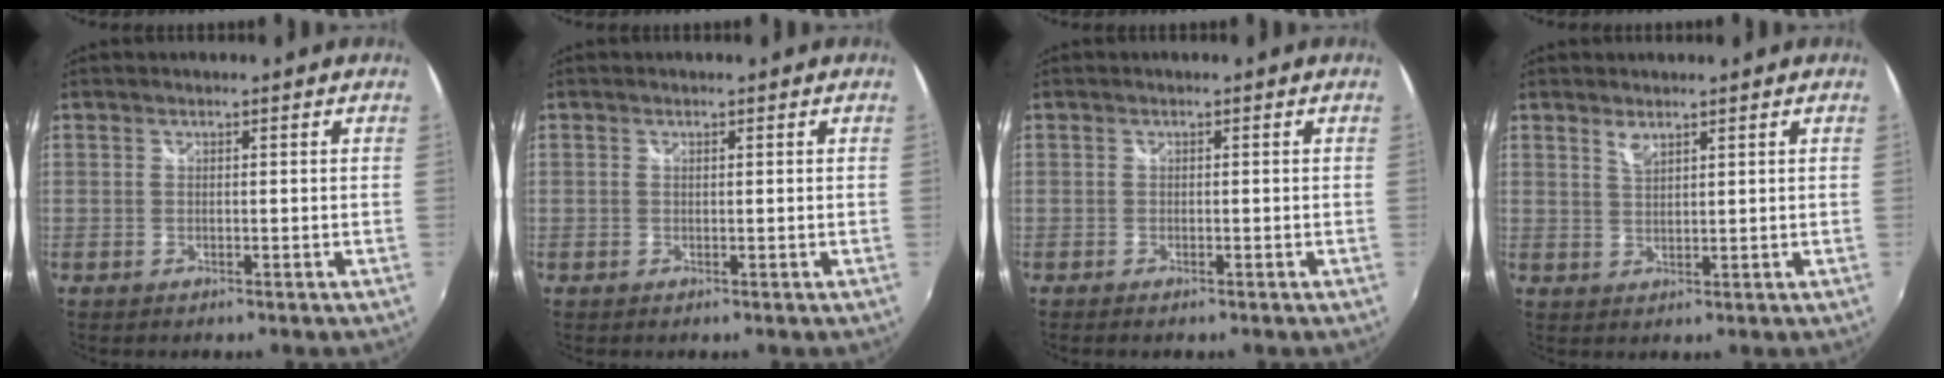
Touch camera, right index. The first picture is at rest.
{"total": 0.0}
{"total": 1.1, "force": [-0.8, 0.4, 0.5], "torque": [-0.012, -0.005, -0.016]}
{"total": 2.1, "force": [1.6, 0.6, 1.3], "torque": [-0.023, -0.001, 0.028]}